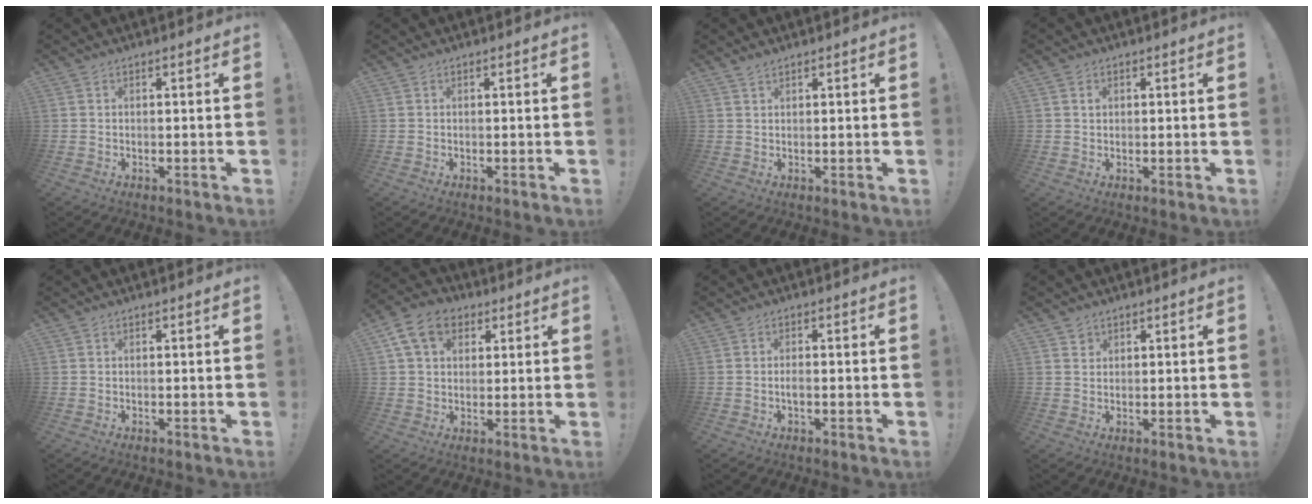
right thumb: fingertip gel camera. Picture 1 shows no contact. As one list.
[{"total": 0.0}, {"total": 1.4, "force": [1.2, 0.4, 0.5], "torque": [-0.008, -0.005, 0.022]}, {"total": 1.4, "force": [0.7, 1.1, 0.4], "torque": [0.005, -0.002, 0.011]}, {"total": 0.0}, {"total": 11.6, "force": [4.9, 8.4, 6.4], "torque": [-0.107, -0.004, 0.097]}, {"total": 1.7, "force": [-0.6, 0.7, 1.4], "torque": [-0.027, 0.004, -0.011]}, {"total": 1.8, "force": [1.3, 1.3, 0.3], "torque": [0.002, -0.008, 0.022]}]